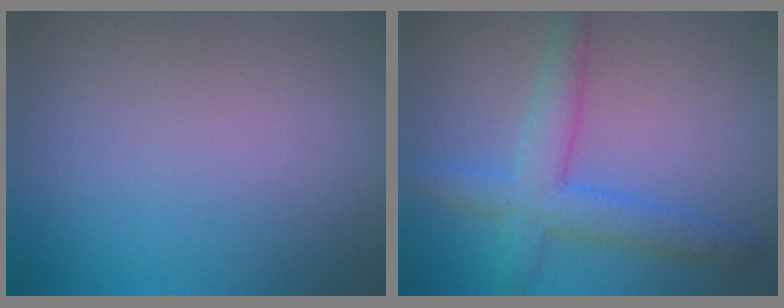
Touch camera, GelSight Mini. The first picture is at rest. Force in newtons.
{"total": 4.6, "press": 4.6, "slide": 0.2}